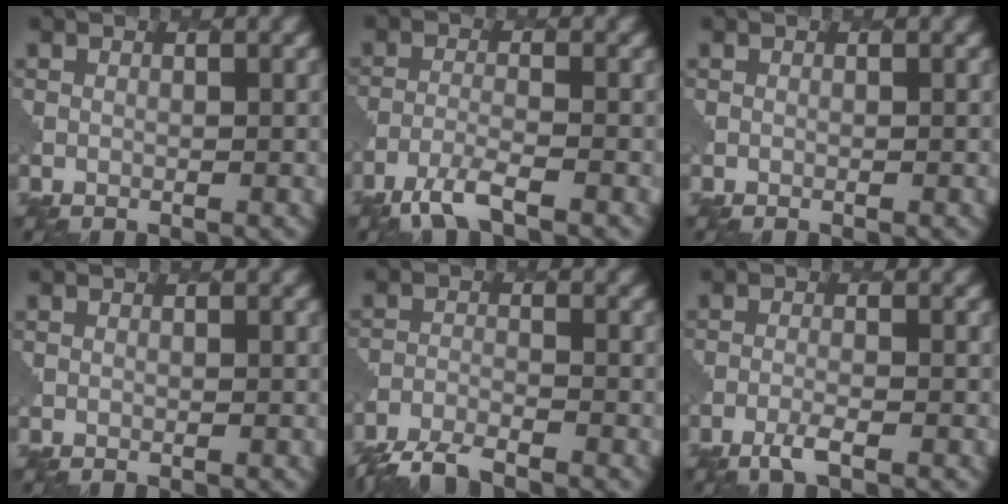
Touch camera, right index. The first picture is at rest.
{"total": 3.5, "force": [-2.8, 0.5, 2.0], "torque": [-0.047, -0.005, -0.064]}
{"total": 0.0}
{"total": 0.0}
{"total": 4.9, "force": [-4.6, 0.7, 1.4], "torque": [-0.034, -0.017, -0.085]}
{"total": 1.8, "force": [-1.4, 0.3, 1.2], "torque": [-0.026, -0.001, -0.036]}